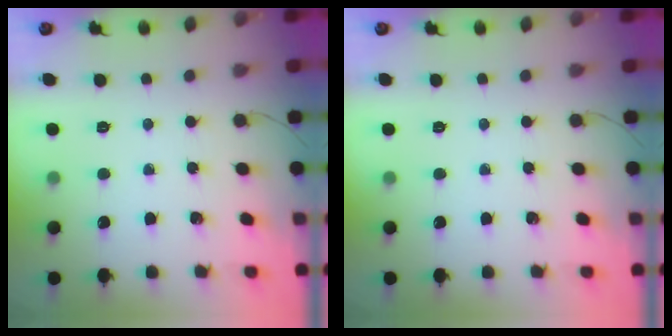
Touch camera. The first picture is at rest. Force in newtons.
{"total": 0.0}